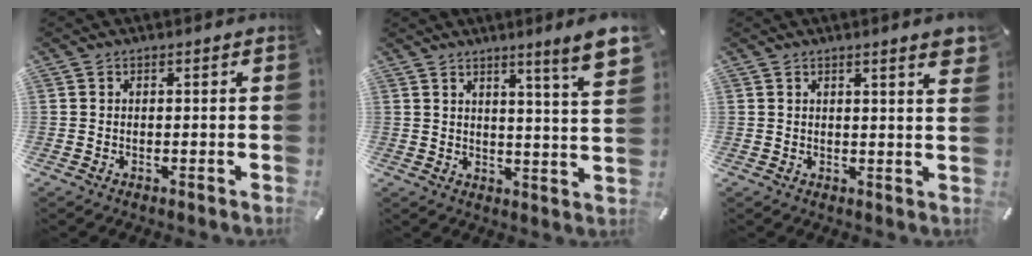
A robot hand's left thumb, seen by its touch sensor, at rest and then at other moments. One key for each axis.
{"total": 9.3, "fx": 6.1, "fy": 0.1, "fz": 7.0, "tx": -0.106, "ty": -0.039, "tz": 0.095}
{"total": 4.3, "fx": 2.6, "fy": 0.3, "fz": 3.4, "tx": -0.054, "ty": -0.013, "tz": 0.040}